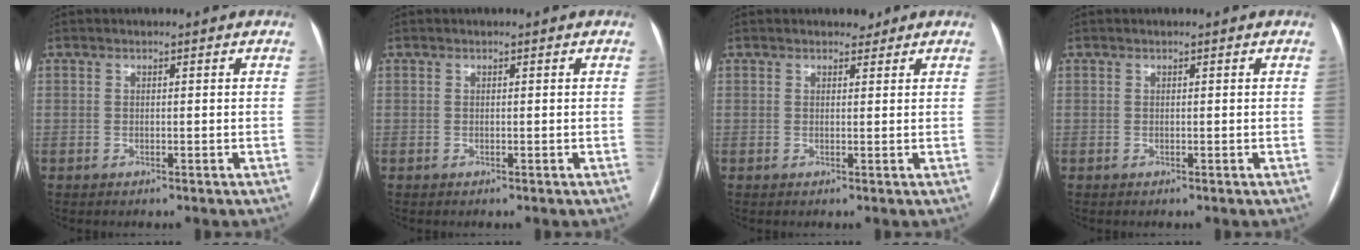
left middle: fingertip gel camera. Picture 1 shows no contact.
{"total": 0.0}
{"total": 1.7, "force": [1.4, 0.9, 0.4], "torque": [-0.007, 0.002, 0.016]}
{"total": 0.0}